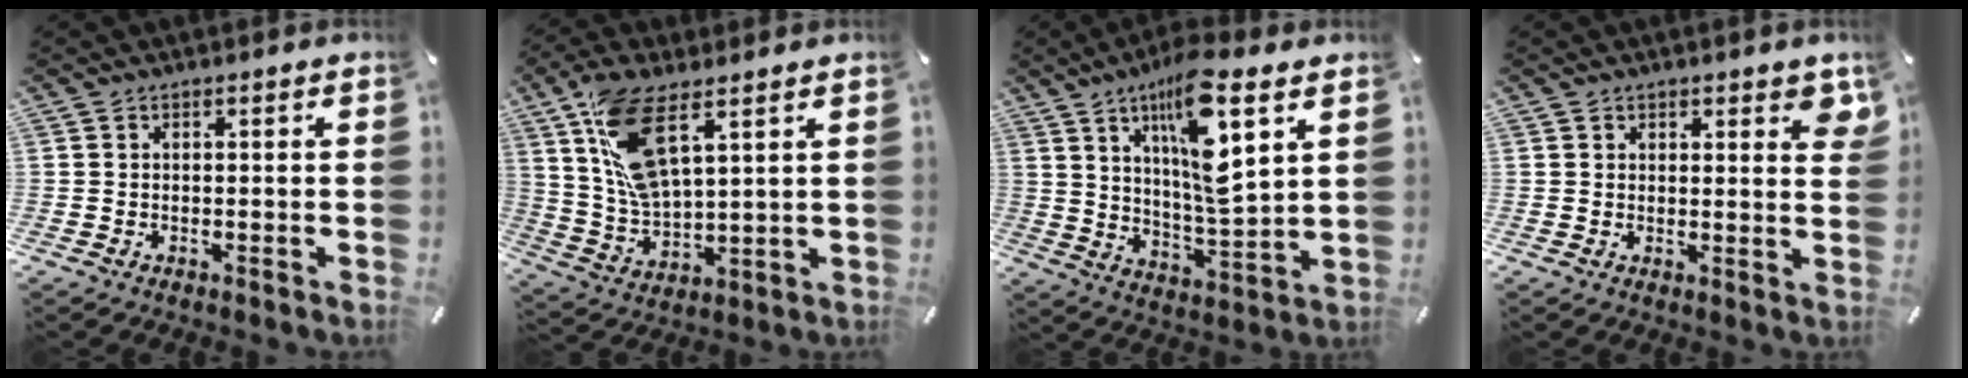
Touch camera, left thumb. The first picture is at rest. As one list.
[{"total": 14.0, "force": [7.2, 5.6, 10.6], "torque": [-0.233, -0.024, 0.132]}, {"total": 15.4, "force": [8.1, 3.8, 12.5], "torque": [-0.229, -0.041, 0.129]}, {"total": 3.3, "force": [2.1, 1.6, 1.9], "torque": [-0.009, -0.009, 0.032]}]